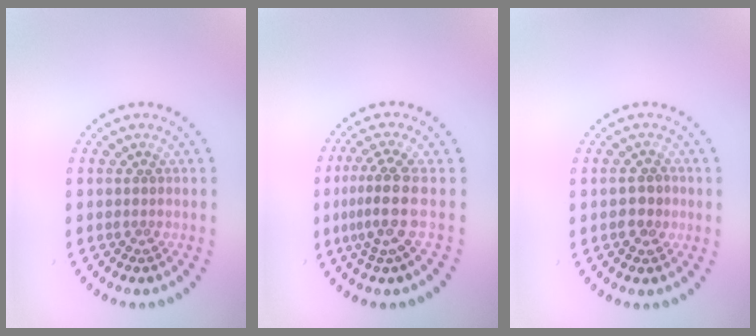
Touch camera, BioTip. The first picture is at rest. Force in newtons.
{"total": 3.5, "press": 2.6, "slide": 2.3}
{"total": 2.1, "press": 2.0, "slide": 0.3}